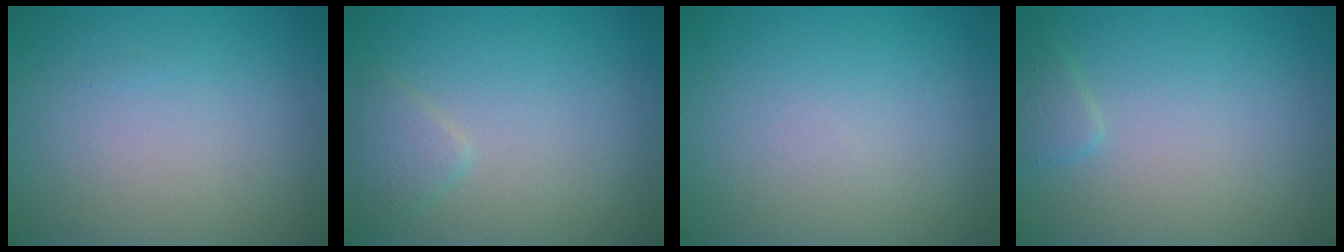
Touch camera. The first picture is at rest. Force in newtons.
{"total": 1.6, "press": 1.6, "slide": 0.1}
{"total": 0.0}
{"total": 1.1, "press": 1.1, "slide": 0.1}